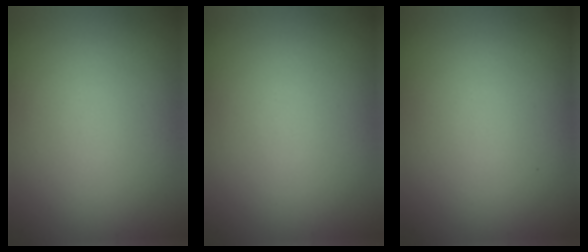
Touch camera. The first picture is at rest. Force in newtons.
{"total": 0.0}
{"total": 0.0}